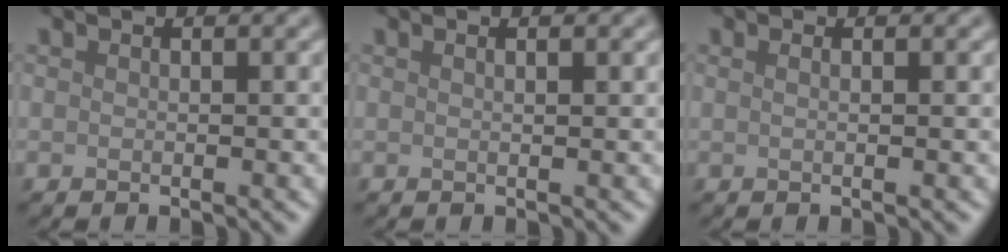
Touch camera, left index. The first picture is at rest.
{"total": 1.1, "force": [0.6, 0.4, 0.9], "torque": [-0.005, -0.002, 0.003]}
{"total": 1.5, "force": [0.5, 0.7, 1.3], "torque": [-0.007, -0.003, -0.009]}